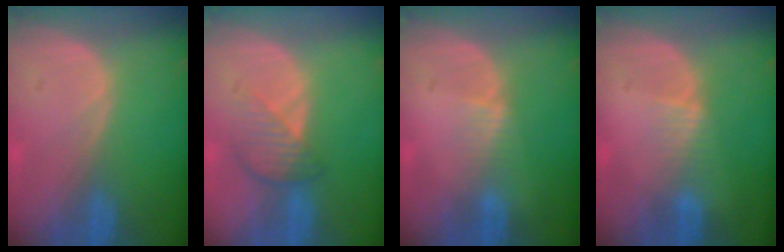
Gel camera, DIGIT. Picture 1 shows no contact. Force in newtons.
{"total": 4.3, "press": 3.8, "slide": 1.9}
{"total": 1.6, "press": 1.6, "slide": 0.3}
{"total": 1.9, "press": 1.9, "slide": 0.2}